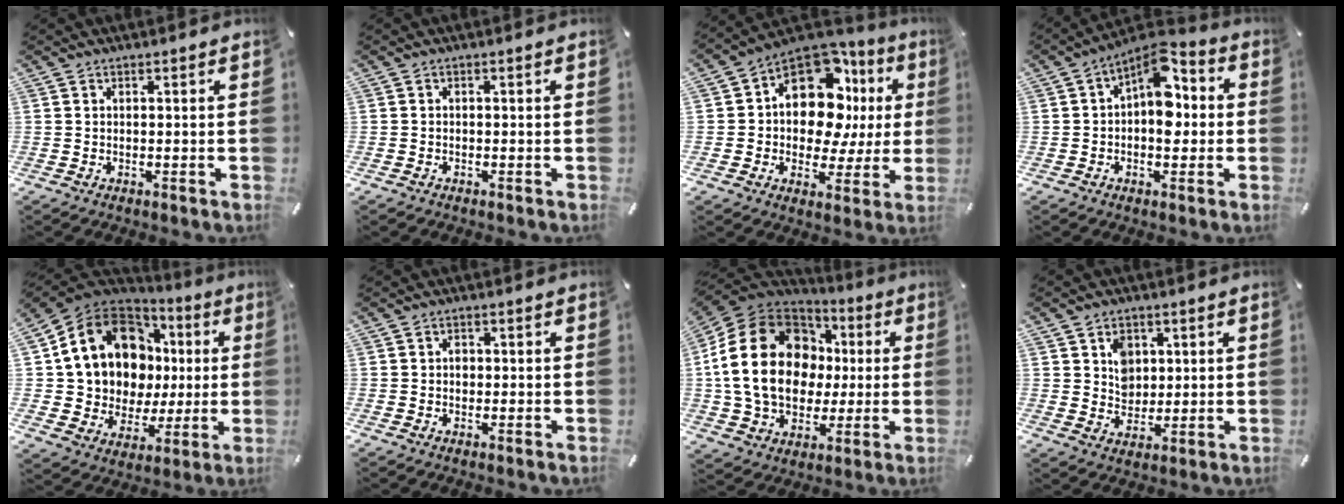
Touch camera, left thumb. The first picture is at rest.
{"total": 0.5, "force": [-0.4, 0.3, 0.1], "torque": [-0.001, 0.002, -0.010]}
{"total": 15.3, "force": [4.3, 10.3, 10.5], "torque": [-0.177, -0.037, 0.072]}
{"total": 9.6, "force": [2.1, 6.0, 7.3], "torque": [-0.092, -0.022, 0.031]}
{"total": 18.2, "force": [6.6, 14.5, 8.9], "torque": [-0.165, -0.036, 0.137]}
{"total": 1.4, "force": [-0.1, 1.2, 0.8], "torque": [-0.008, 0.001, -0.005]}
{"total": 24.2, "force": [1.6, 18.8, 15.2], "torque": [-0.297, 0.015, 0.035]}
{"total": 6.2, "force": [2.0, 5.4, 2.1], "torque": [-0.027, -0.001, 0.032]}